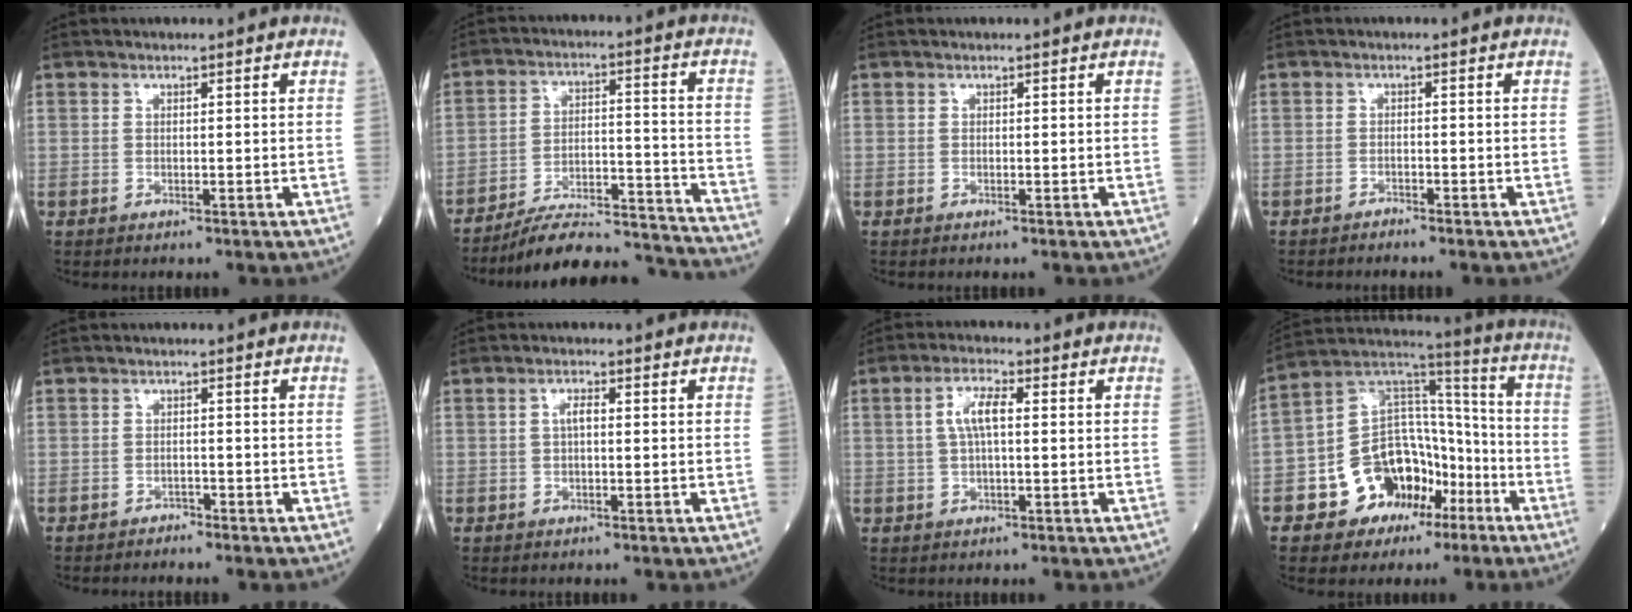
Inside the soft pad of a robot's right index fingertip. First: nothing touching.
{"total": 17.0, "force": [-16.4, 1.5, 4.2], "torque": [-0.063, 0.027, -0.245]}
{"total": 0.0}
{"total": 0.9, "force": [-0.9, 0.0, 0.0], "torque": [-0.003, -0.001, -0.017]}
{"total": 1.1, "force": [-1.1, 0.3, -0.1], "torque": [0.004, 0.000, -0.021]}
{"total": 1.9, "force": [0.2, 0.6, 1.8], "torque": [-0.036, 0.005, 0.004]}
{"total": 4.8, "force": [0.8, 1.2, 4.5], "torque": [-0.094, 0.014, 0.014]}
{"total": 13.9, "force": [-6.5, 10.1, 7.0], "torque": [-0.118, 0.051, -0.104]}